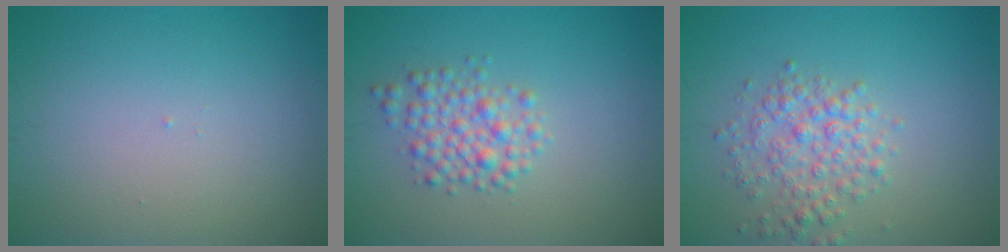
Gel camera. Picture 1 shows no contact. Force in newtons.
{"total": 3.0, "press": 3.0, "slide": 0.1}
{"total": 3.4, "press": 3.4, "slide": 0.1}